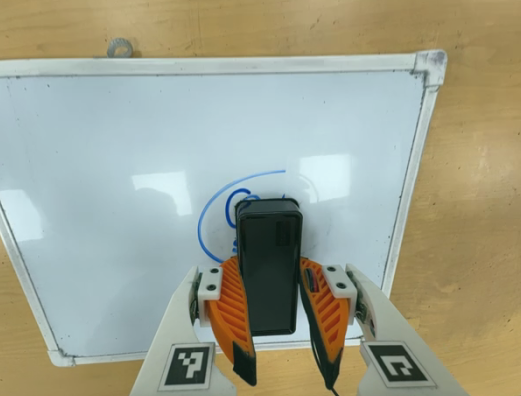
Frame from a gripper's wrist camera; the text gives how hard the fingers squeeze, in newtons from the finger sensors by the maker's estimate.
{"total": 11.9, "left": 11.6, "right": 12.2}